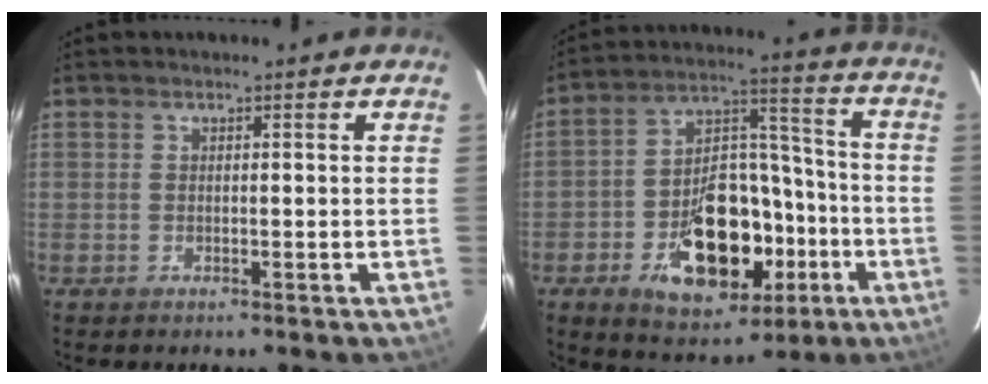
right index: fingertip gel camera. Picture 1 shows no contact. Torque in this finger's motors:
{"motor_torque": [0.70, -0.31, 0.65, 0.13]}